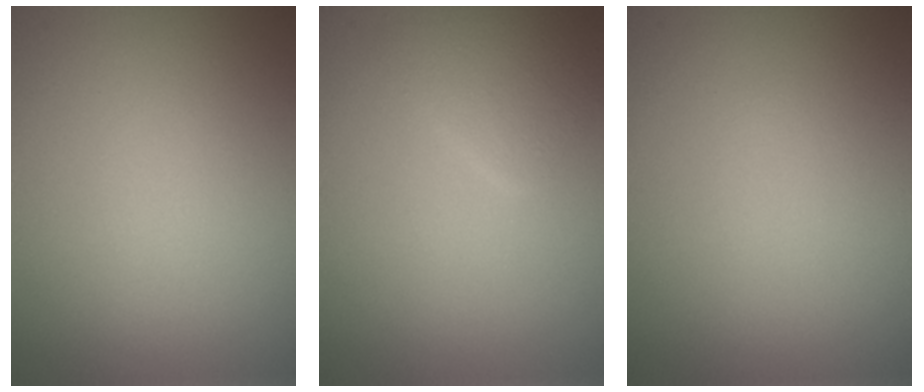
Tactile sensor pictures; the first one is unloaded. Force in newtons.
{"total": 2.4, "press": 2.4, "slide": 0.1}
{"total": 0.0}